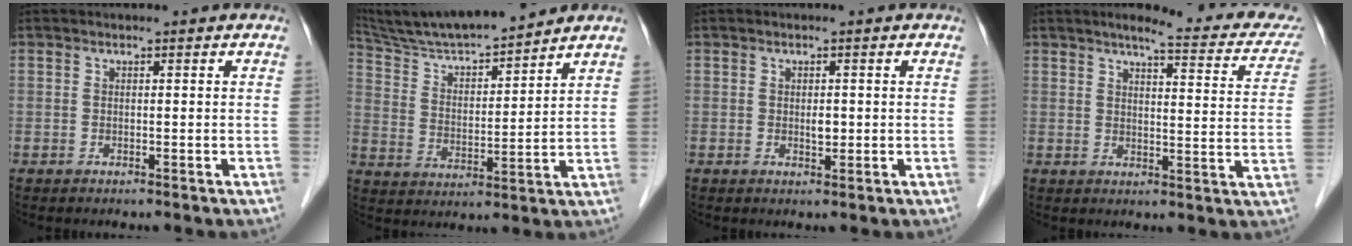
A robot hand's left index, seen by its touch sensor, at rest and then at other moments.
{"total": 14.3, "force": [13.0, 0.5, 5.8], "torque": [-0.107, 0.001, 0.229]}
{"total": 1.2, "force": [-0.4, 0.6, 1.0], "torque": [-0.016, -0.007, -0.005]}
{"total": 14.2, "force": [11.9, 2.4, 7.3], "torque": [-0.070, -0.016, 0.120]}